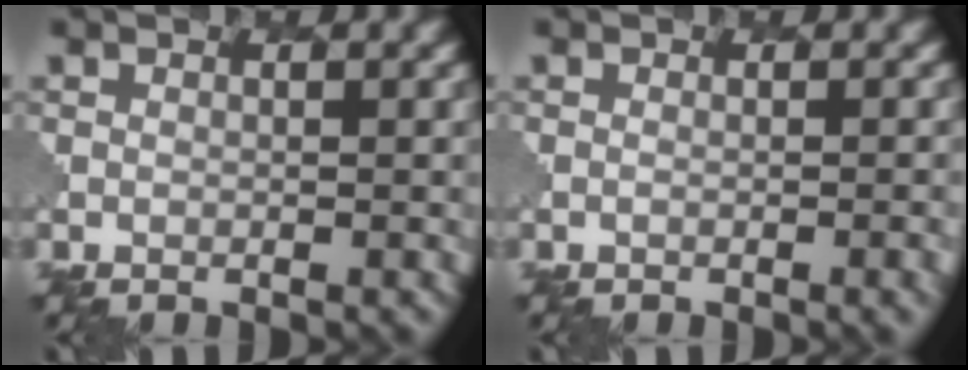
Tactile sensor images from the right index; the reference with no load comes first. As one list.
[{"total": 2.4, "force": [-0.6, 1.0, 2.1], "torque": [-0.003, 0.009, -0.015]}]